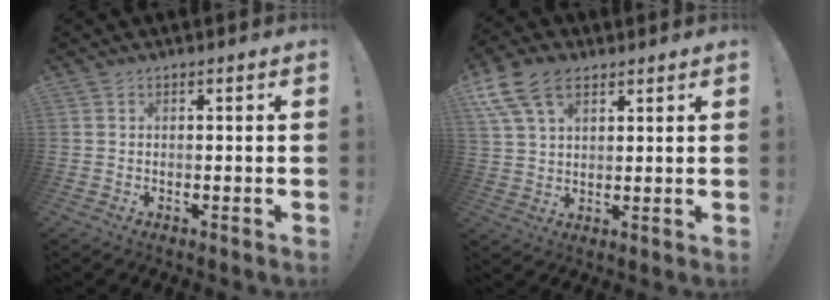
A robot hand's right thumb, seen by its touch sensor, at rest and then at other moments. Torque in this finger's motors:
{"motor_torque": [0.36, 0.47, 0.57, 0.11, 0.05]}